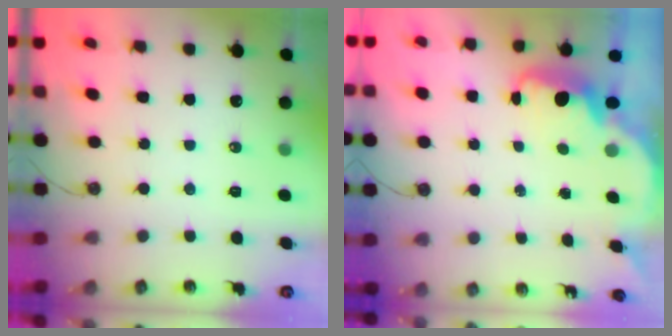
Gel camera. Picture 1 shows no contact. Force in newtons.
{"total": 2.5, "press": 2.4, "slide": 0.6}